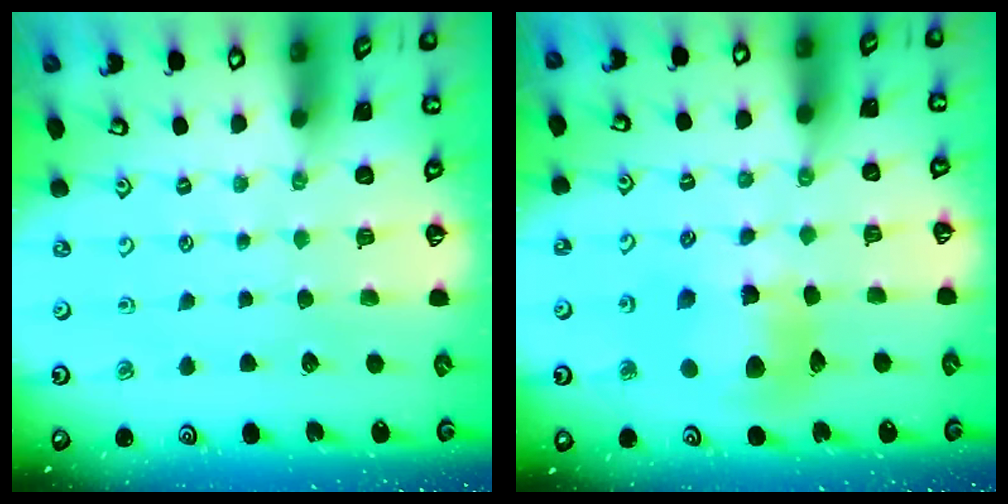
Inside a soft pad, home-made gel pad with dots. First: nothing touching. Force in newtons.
{"total": 11.2, "press": 11.2, "slide": 1.4}